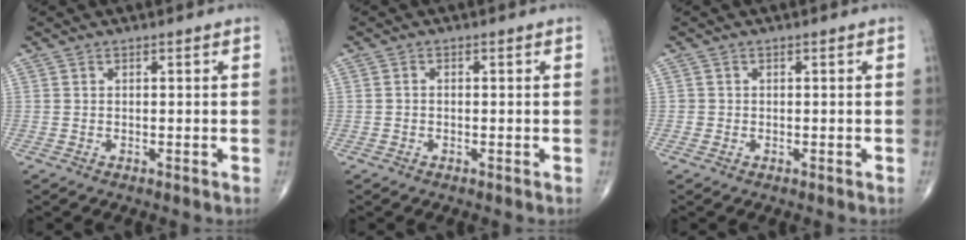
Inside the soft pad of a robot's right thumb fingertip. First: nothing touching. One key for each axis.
{"total": 0.7, "fx": -0.2, "fy": 0.5, "fz": 0.4, "tx": -0.006, "ty": 0.001, "tz": -0.007}
{"total": 0.7, "fx": -0.2, "fy": 0.6, "fz": 0.0, "tx": 0.003, "ty": 0.005, "tz": -0.004}